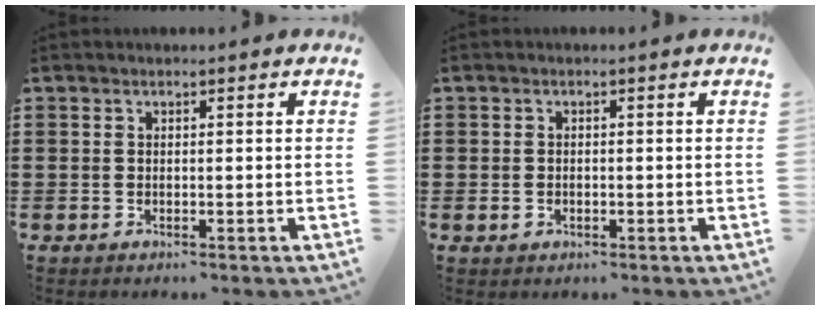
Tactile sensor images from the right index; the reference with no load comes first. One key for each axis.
{"total": 0.7, "fx": -0.3, "fy": 0.6, "fz": 0.4, "tx": -0.010, "ty": 0.002, "tz": -0.006}